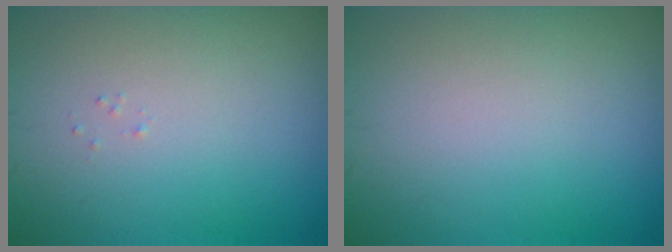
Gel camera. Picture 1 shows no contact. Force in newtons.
{"total": 0.0}